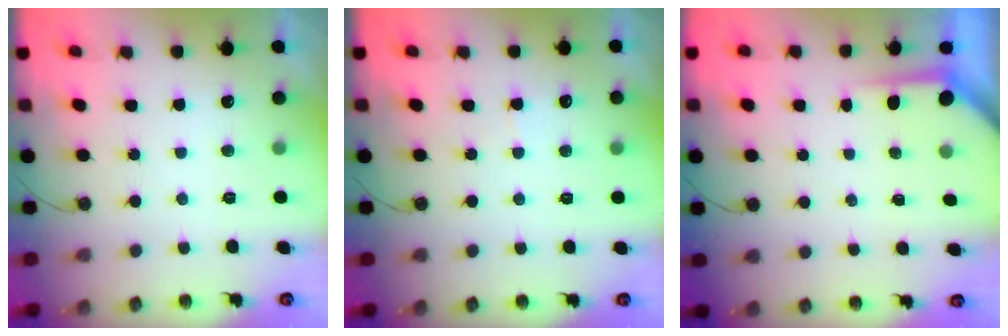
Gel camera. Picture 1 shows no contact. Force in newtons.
{"total": 4.5, "press": 4.5, "slide": 0.6}
{"total": 3.6, "press": 3.6, "slide": 0.3}